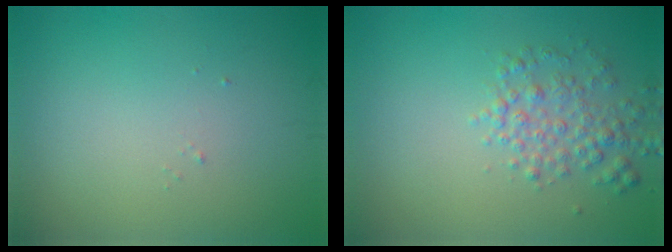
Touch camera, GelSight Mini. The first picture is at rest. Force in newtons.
{"total": 2.9, "press": 2.9, "slide": 0.1}